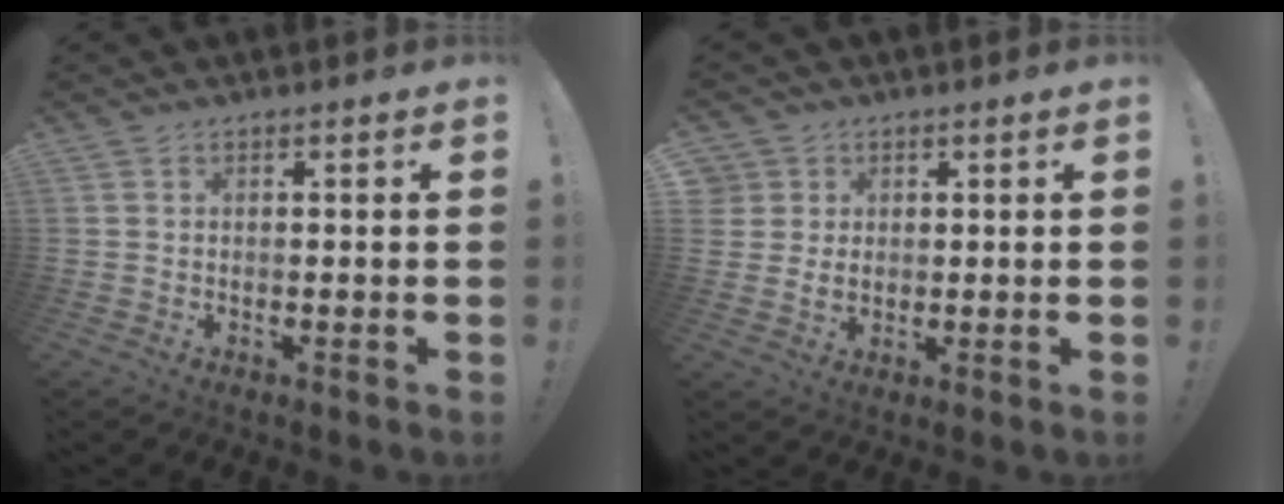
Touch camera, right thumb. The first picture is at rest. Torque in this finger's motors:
{"motor_torque": [0.89, 0.89, 0.16, 0.14, 0.08]}